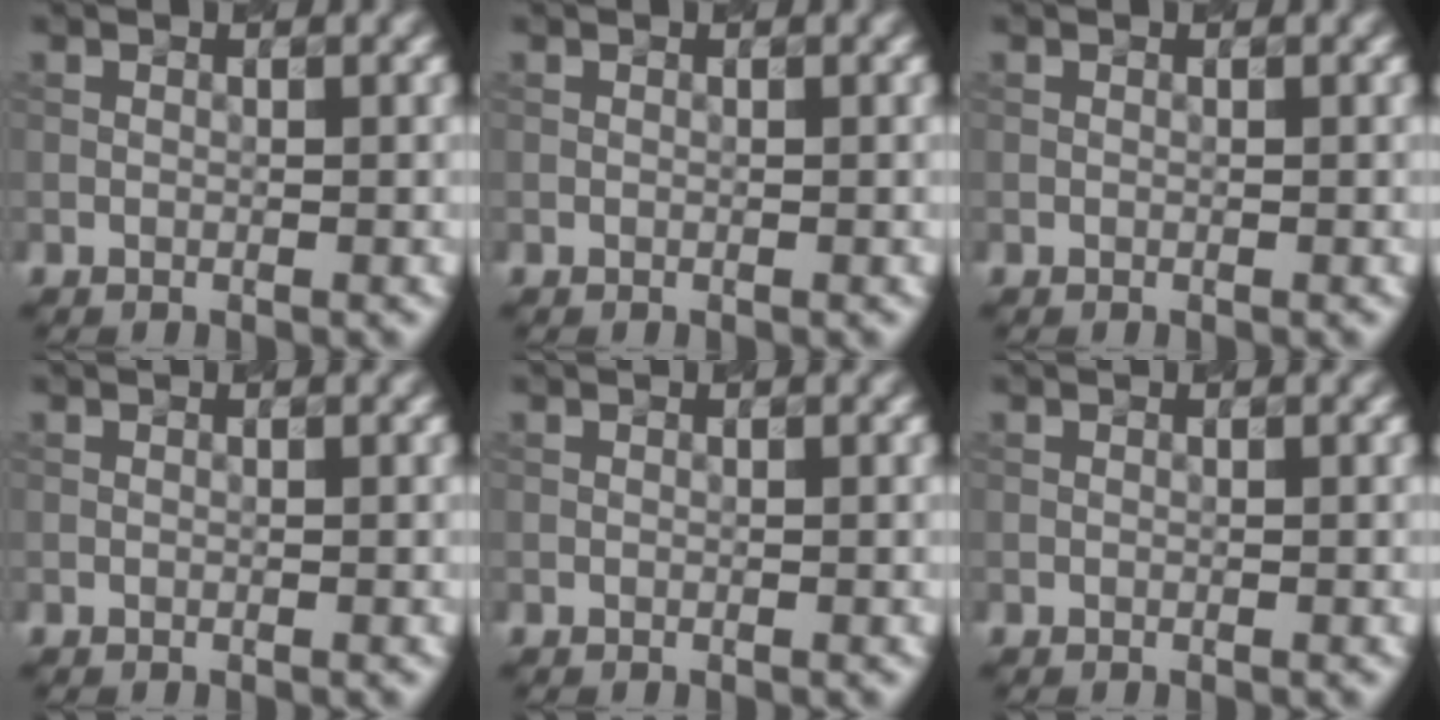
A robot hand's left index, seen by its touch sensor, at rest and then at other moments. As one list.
[{"total": 0.0}, {"total": 0.0}, {"total": 0.0}, {"total": 0.0}, {"total": 0.0}]